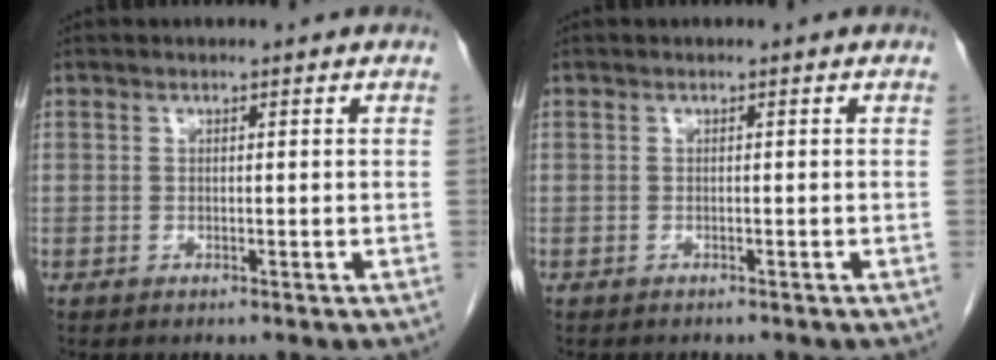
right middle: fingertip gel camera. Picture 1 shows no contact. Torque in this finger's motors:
{"motor_torque": [0.01, -0.01, 0.00, 0.01]}